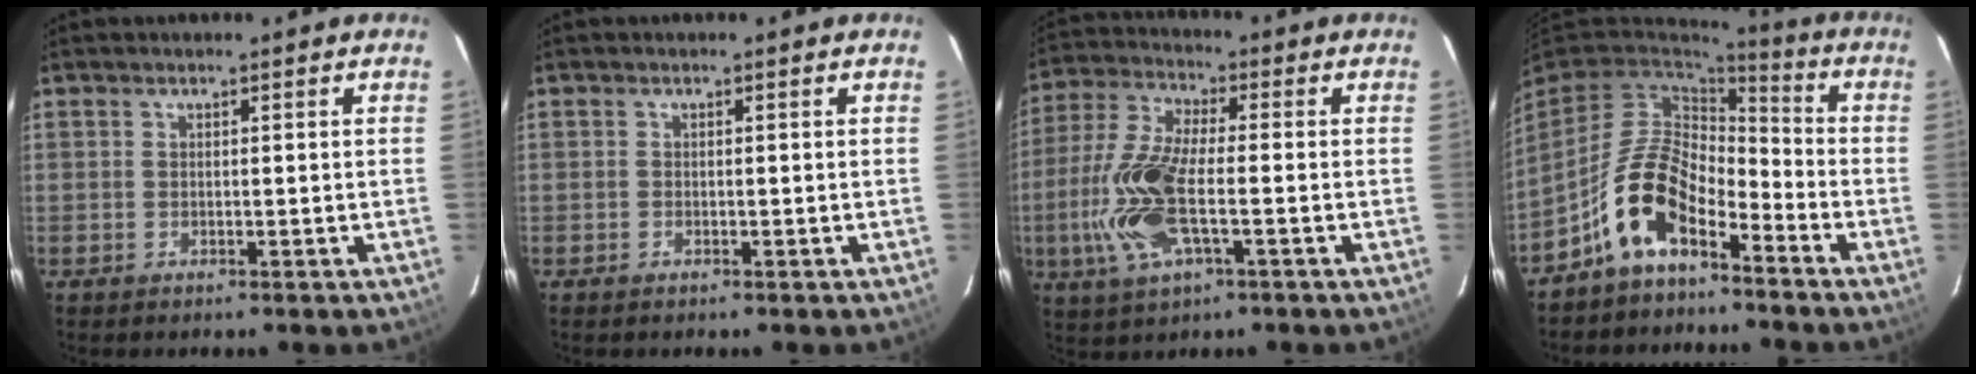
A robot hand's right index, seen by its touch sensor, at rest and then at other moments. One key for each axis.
{"total": 0.0}
{"total": 14.4, "fx": -3.4, "fy": 5.0, "fz": 13.0, "tx": -0.292, "ty": -0.004, "tz": -0.073}
{"total": 11.6, "fx": -6.7, "fy": 5.7, "fz": 7.5, "tx": -0.152, "ty": 0.016, "tz": -0.129}